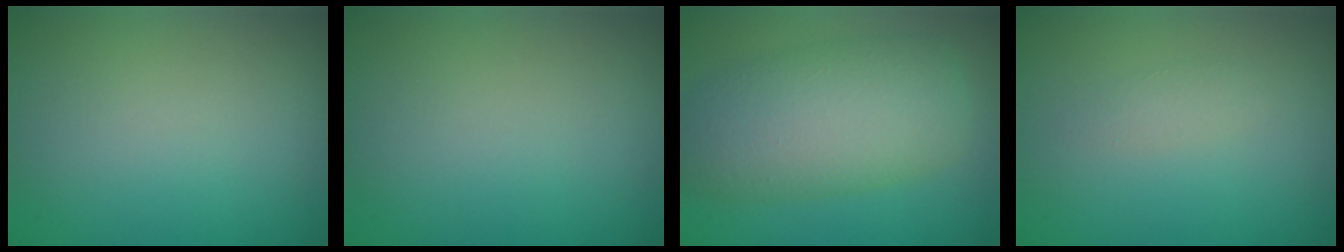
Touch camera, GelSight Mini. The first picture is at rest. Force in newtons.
{"total": 0.0}
{"total": 7.9, "press": 7.9, "slide": 0.3}
{"total": 0.9, "press": 0.9, "slide": 0.0}